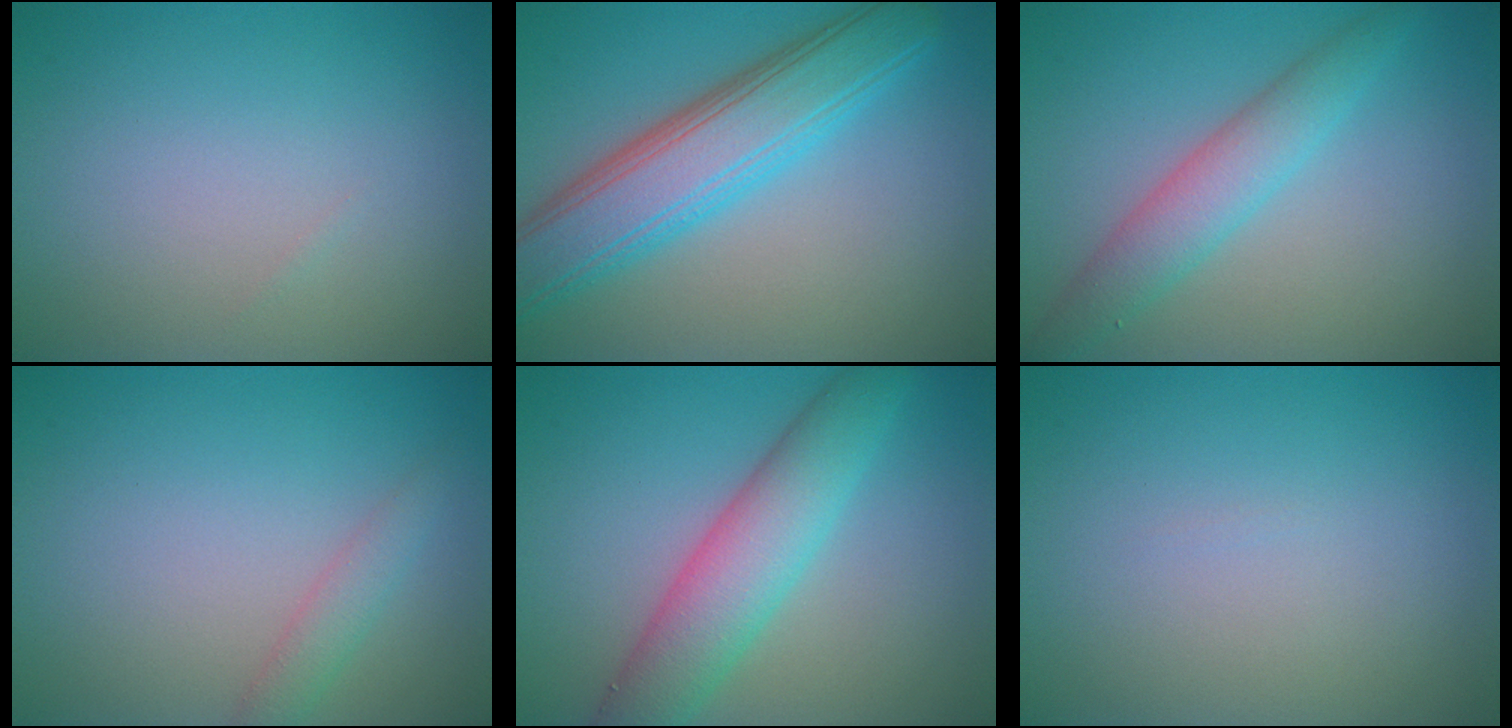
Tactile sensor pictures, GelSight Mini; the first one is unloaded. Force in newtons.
{"total": 7.8, "press": 7.8, "slide": 0.2}
{"total": 3.8, "press": 3.8, "slide": 0.1}
{"total": 1.7, "press": 1.7, "slide": 0.0}
{"total": 6.1, "press": 6.1, "slide": 0.2}
{"total": 0.0}